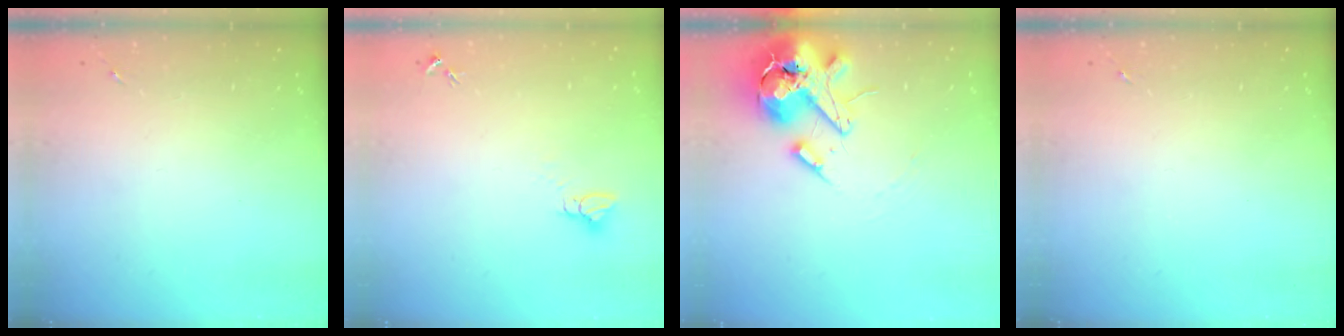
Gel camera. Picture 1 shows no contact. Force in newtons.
{"total": 3.0, "press": 3.0, "slide": 0.1}
{"total": 16.2, "press": 16.0, "slide": 2.7}
{"total": 0.0}